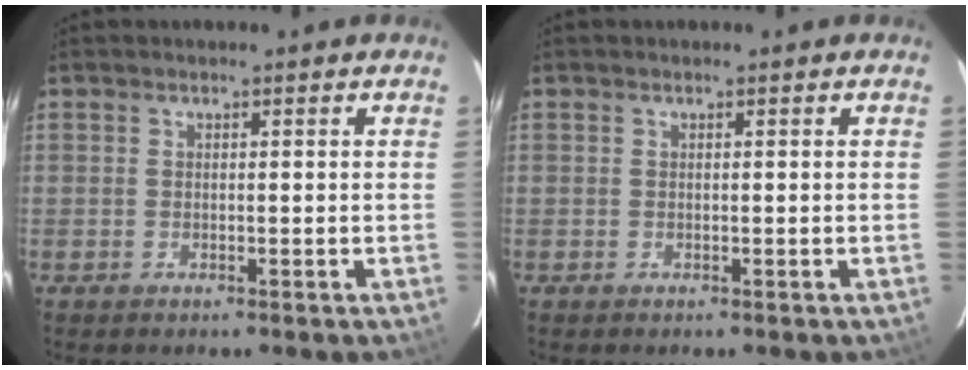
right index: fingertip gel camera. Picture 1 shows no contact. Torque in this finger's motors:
{"motor_torque": [0.00, 0.00, 0.00, 0.00]}